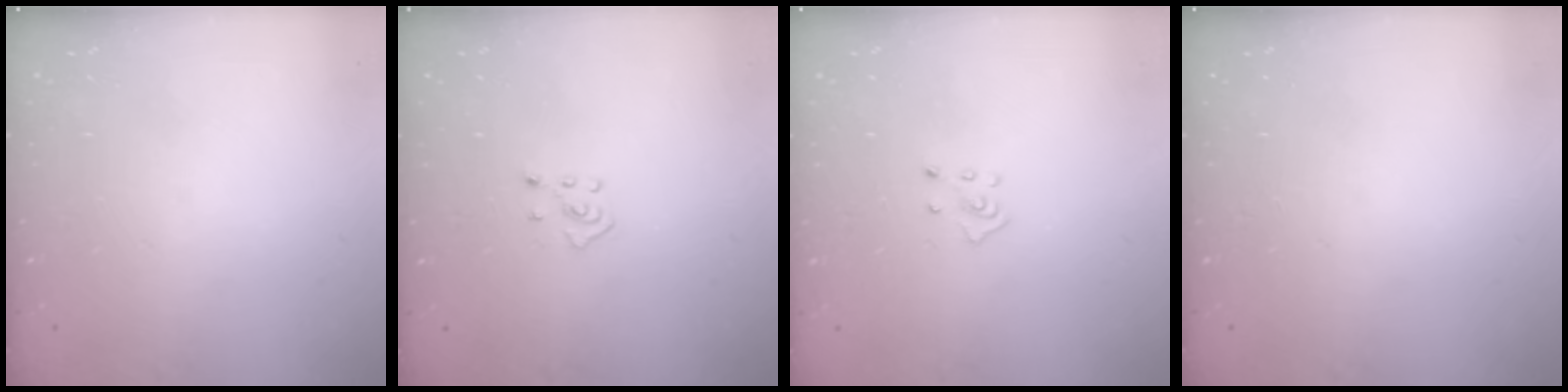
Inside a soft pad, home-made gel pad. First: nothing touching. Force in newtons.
{"total": 4.2, "press": 4.1, "slide": 0.7}
{"total": 3.7, "press": 3.6, "slide": 0.4}
{"total": 0.0}